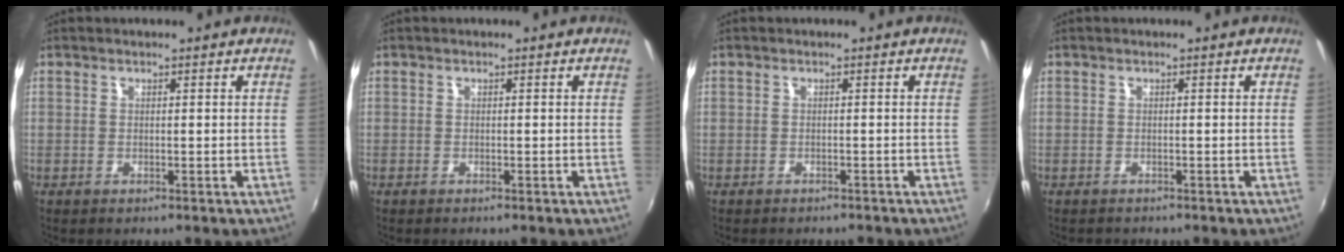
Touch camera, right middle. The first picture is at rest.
{"total": 0.0}
{"total": 1.8, "force": [-1.4, 1.2, 0.1], "torque": [-0.006, 0.003, -0.019]}
{"total": 1.0, "force": [-0.8, 0.4, -0.1], "torque": [-0.001, 0.000, -0.015]}